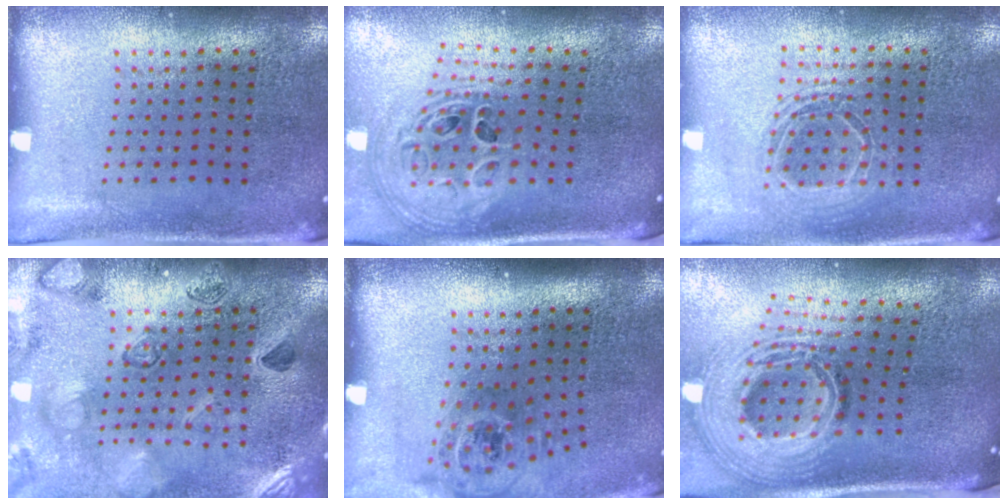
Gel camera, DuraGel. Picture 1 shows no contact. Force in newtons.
{"total": 1.9, "press": 1.5, "slide": 1.1}
{"total": 1.6, "press": 1.4, "slide": 0.8}
{"total": 2.3, "press": 2.3, "slide": 0.2}
{"total": 1.7, "press": 1.2, "slide": 1.2}
{"total": 3.0, "press": 2.0, "slide": 2.2}